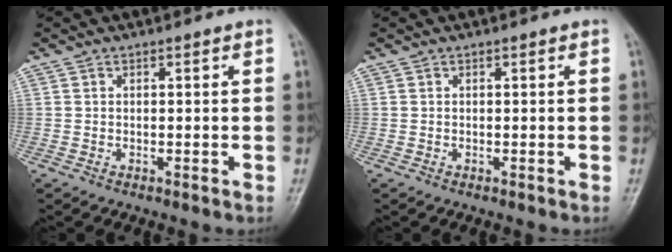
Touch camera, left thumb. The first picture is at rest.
{"total": 0.0}